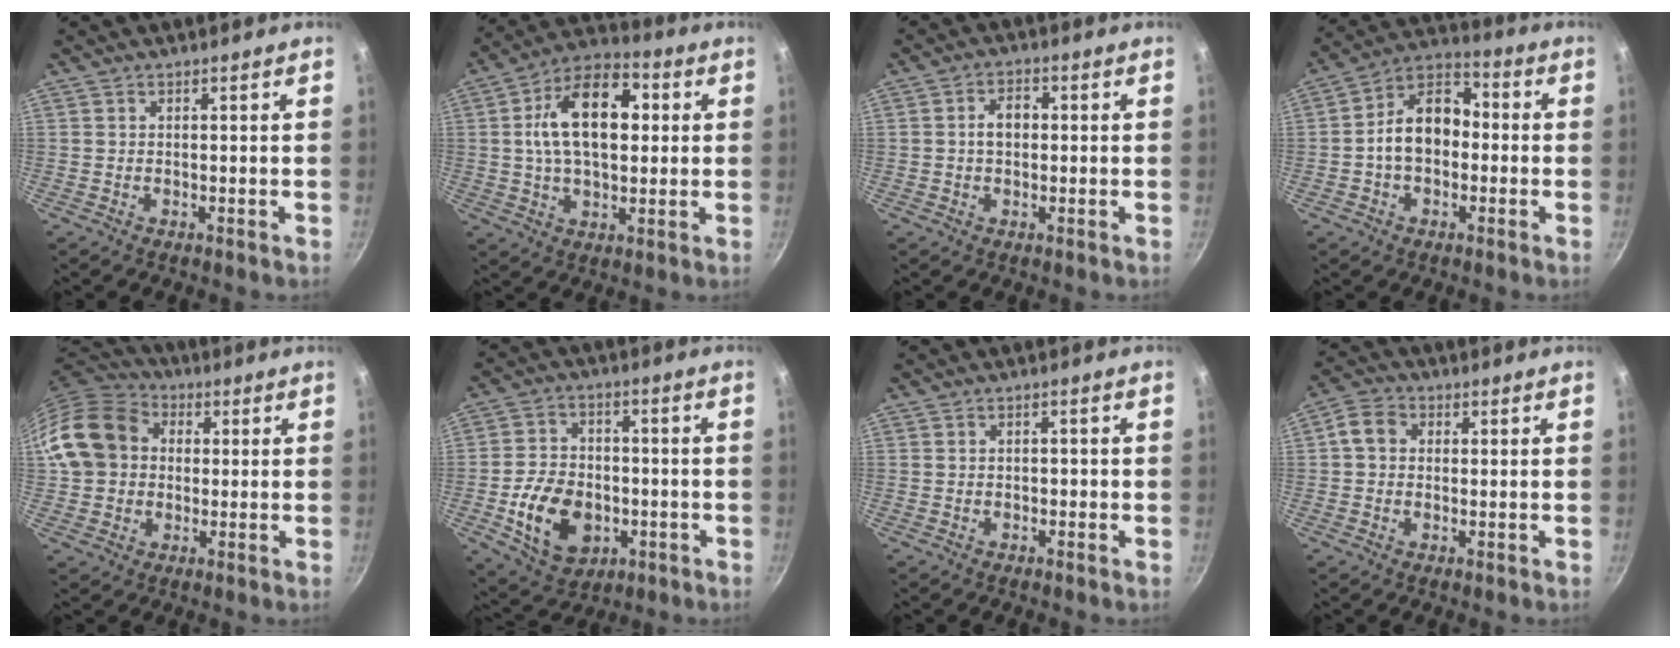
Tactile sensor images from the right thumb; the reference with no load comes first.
{"total": 17.1, "force": [2.8, 10.3, 13.4], "torque": [-0.194, 0.019, 0.030]}
{"total": 4.1, "force": [0.1, 2.9, 3.0], "torque": [-0.033, 0.013, -0.002]}
{"total": 11.9, "force": [-1.1, 8.3, 8.4], "torque": [-0.103, 0.043, -0.038]}
{"total": 14.0, "force": [1.7, 11.8, 7.4], "torque": [-0.117, 0.030, 0.018]}
{"total": 14.3, "force": [-3.7, 10.3, 9.2], "torque": [-0.141, 0.018, -0.052]}
{"total": 0.9, "force": [-0.4, 0.7, 0.5], "torque": [-0.007, 0.006, -0.002]}
{"total": 4.8, "force": [0.6, 3.9, 2.7], "torque": [-0.044, 0.009, -0.004]}